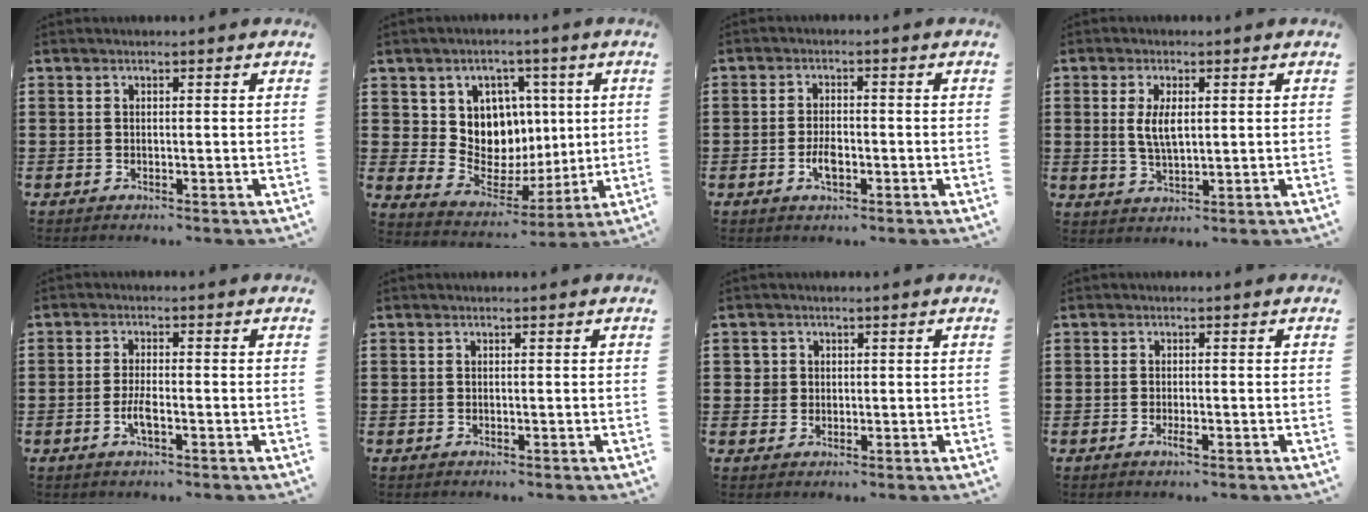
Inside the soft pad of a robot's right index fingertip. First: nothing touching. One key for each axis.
{"total": 9.0, "fx": 2.7, "fy": 8.2, "fz": 2.6, "tx": -0.069, "ty": -0.029, "tz": 0.056}
{"total": 3.2, "fx": -1.1, "fy": 1.3, "fz": 2.7, "tx": -0.064, "ty": -0.004, "tz": -0.024}
{"total": 4.4, "fx": 0.7, "fy": 1.9, "fz": 4.0, "tx": -0.081, "ty": 0.007, "tz": 0.011}
{"total": 3.1, "fx": -1.2, "fy": 0.7, "fz": 2.8, "tx": -0.063, "ty": -0.006, "tz": -0.025}
{"total": 0.0}
{"total": 2.1, "fx": 0.4, "fy": 2.0, "fz": 0.3, "tx": -0.016, "ty": 0.010, "tz": 0.005}
{"total": 1.5, "fx": -0.7, "fy": 0.2, "fz": 1.3, "tx": -0.033, "ty": -0.007, "tz": -0.014}